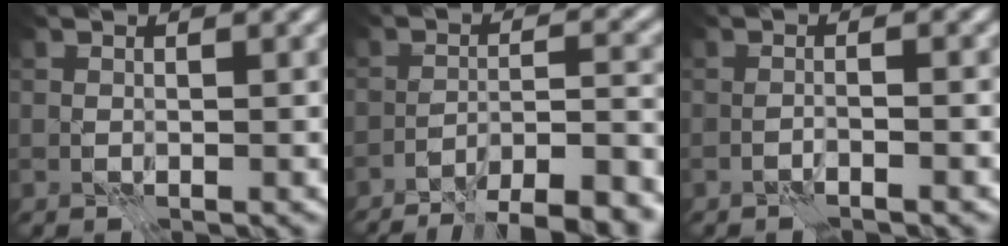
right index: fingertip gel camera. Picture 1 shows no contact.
{"total": 12.5, "force": [-11.0, 2.3, 5.3], "torque": [-0.056, 0.008, -0.140]}
{"total": 1.2, "force": [-0.9, -0.4, 0.7], "torque": [-0.008, 0.007, -0.023]}